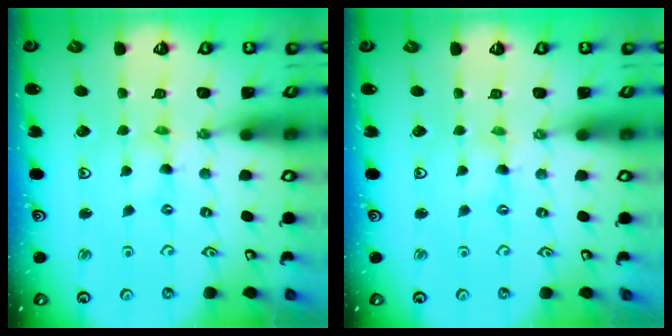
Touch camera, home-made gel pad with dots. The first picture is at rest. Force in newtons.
{"total": 0.0}